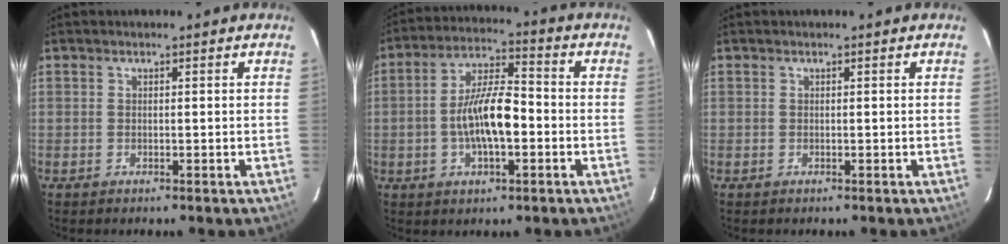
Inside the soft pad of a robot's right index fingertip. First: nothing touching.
{"total": 11.1, "force": [-2.1, 3.9, 10.2], "torque": [-0.195, 0.009, -0.036]}
{"total": 0.0}